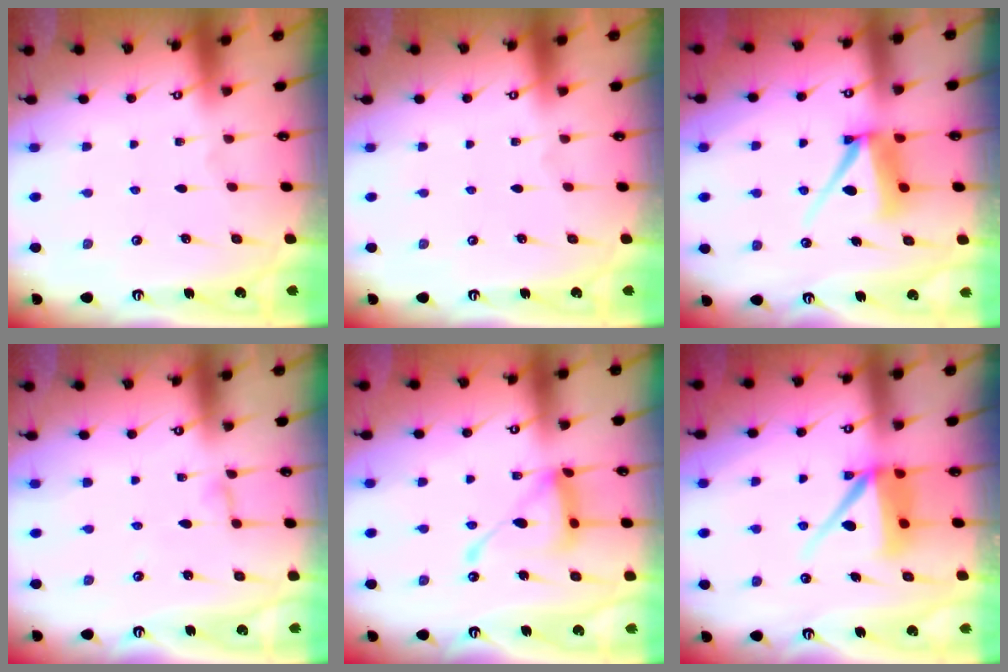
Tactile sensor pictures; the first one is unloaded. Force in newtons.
{"total": 0.0}
{"total": 9.3, "press": 9.3, "slide": 1.0}
{"total": 2.3, "press": 2.3, "slide": 0.2}
{"total": 15.9, "press": 15.9, "slide": 1.4}
{"total": 9.5, "press": 9.5, "slide": 0.9}